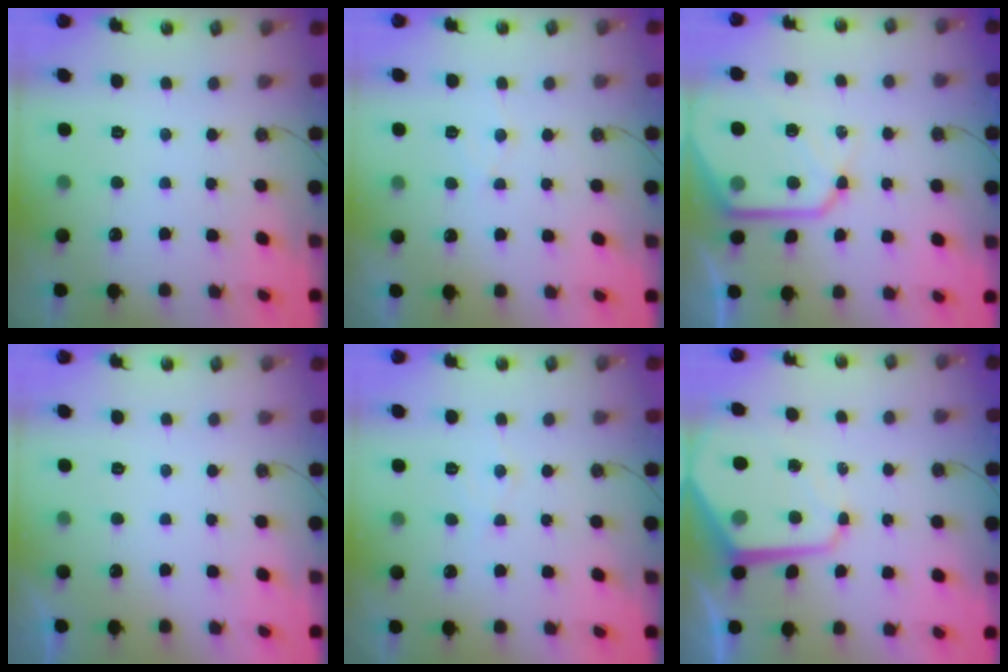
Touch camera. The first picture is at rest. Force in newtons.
{"total": 5.9, "press": 5.9, "slide": 0.3}
{"total": 15.8, "press": 15.7, "slide": 1.8}
{"total": 0.0}
{"total": 5.5, "press": 5.5, "slide": 0.4}
{"total": 10.9, "press": 10.8, "slide": 0.9}